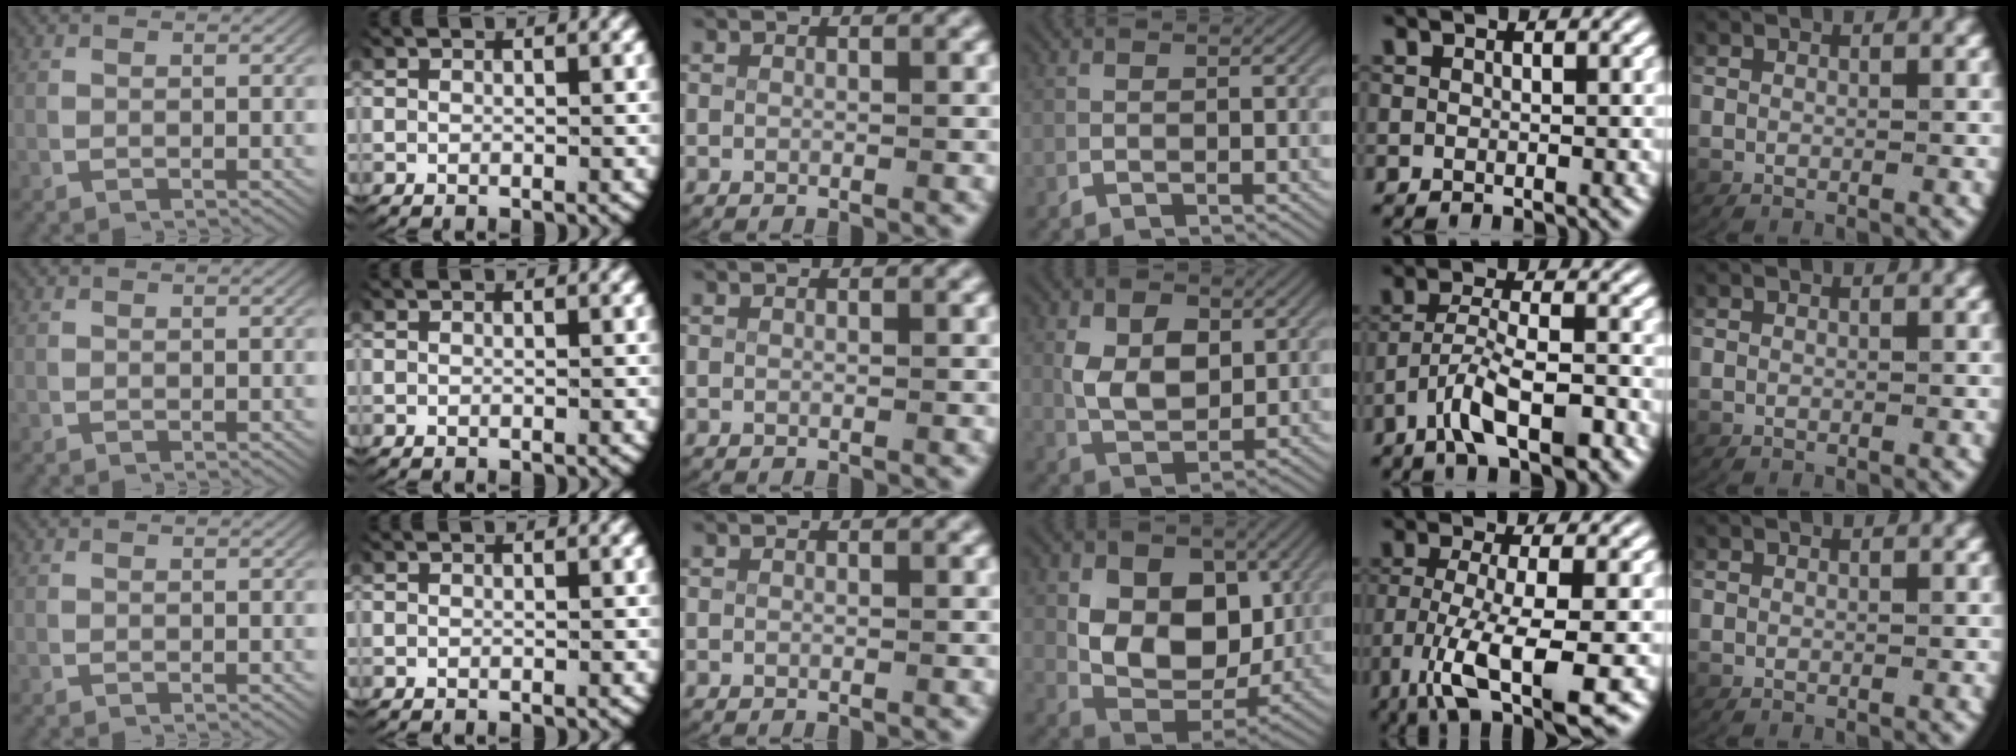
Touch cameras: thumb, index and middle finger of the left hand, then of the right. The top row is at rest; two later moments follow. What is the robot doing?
{"motion": "lift_and_place", "object": "key"}